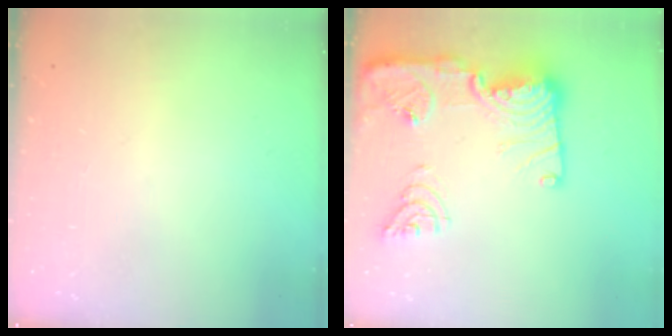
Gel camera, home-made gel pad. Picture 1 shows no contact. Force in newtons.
{"total": 24.5, "press": 23.7, "slide": 6.1}